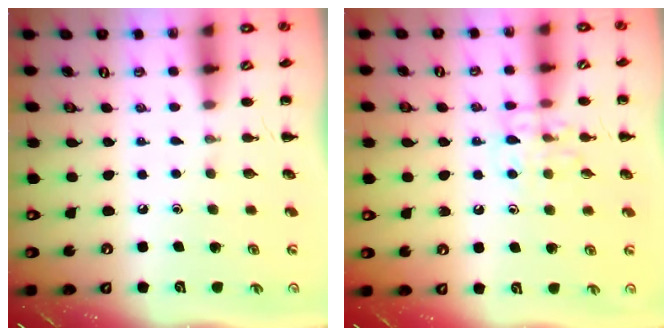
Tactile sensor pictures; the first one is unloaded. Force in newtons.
{"total": 9.4, "press": 9.4, "slide": 0.8}